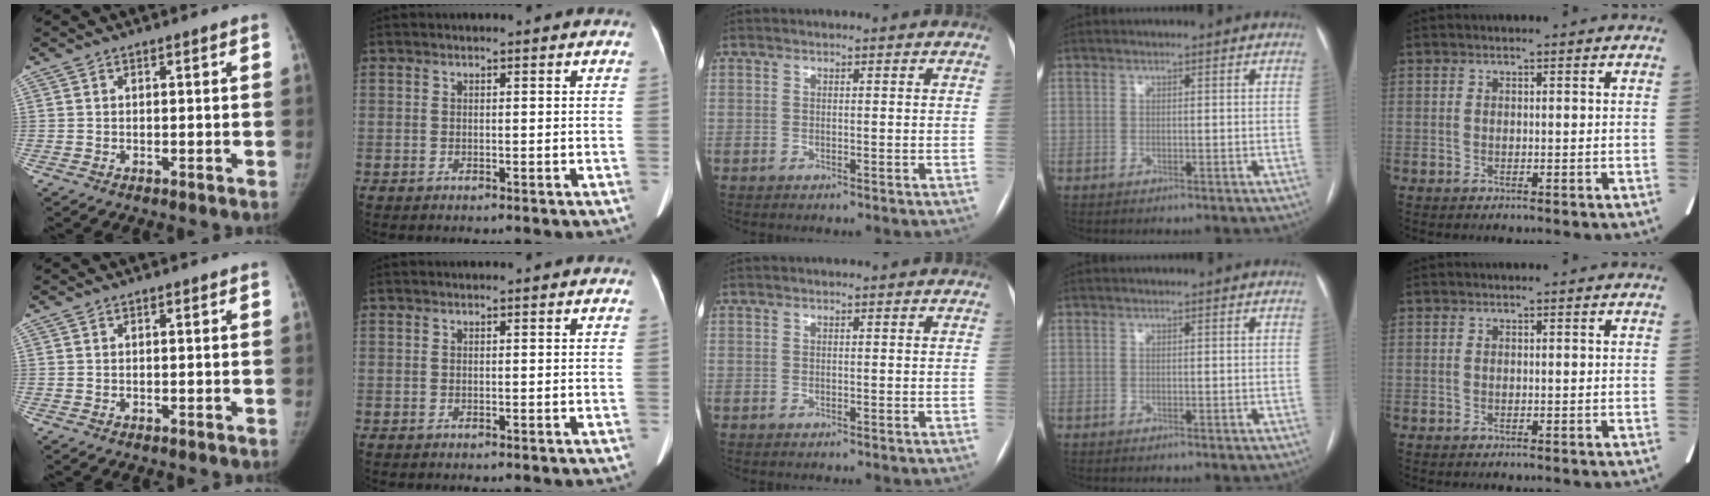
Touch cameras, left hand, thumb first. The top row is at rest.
{}